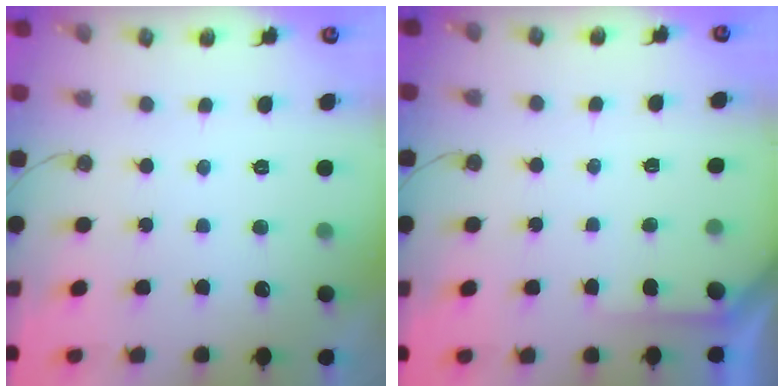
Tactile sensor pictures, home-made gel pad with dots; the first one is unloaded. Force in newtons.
{"total": 2.9, "press": 2.8, "slide": 0.2}